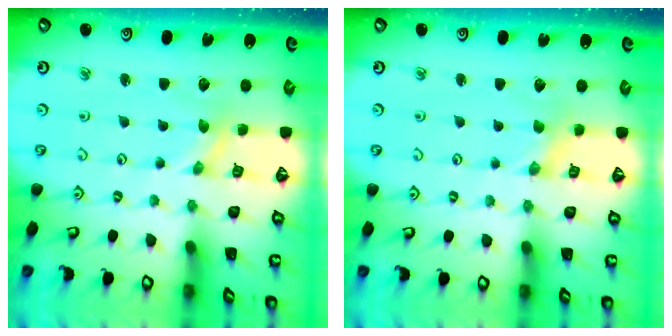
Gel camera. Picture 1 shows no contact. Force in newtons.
{"total": 0.0}